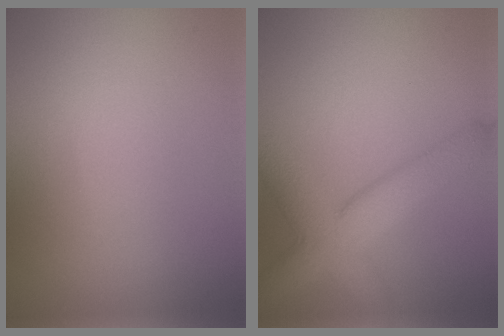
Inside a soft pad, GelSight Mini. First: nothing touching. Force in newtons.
{"total": 6.2, "press": 6.2, "slide": 0.4}